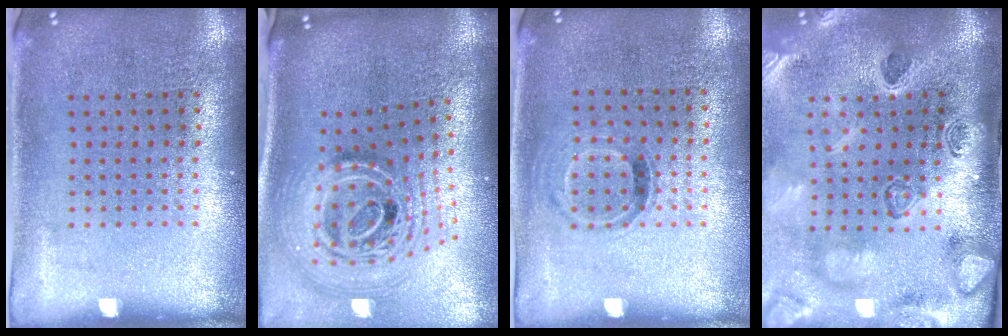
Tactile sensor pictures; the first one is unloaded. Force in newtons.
{"total": 2.9, "press": 1.9, "slide": 2.1}
{"total": 0.8, "press": 0.7, "slide": 0.4}
{"total": 4.3, "press": 3.2, "slide": 3.0}